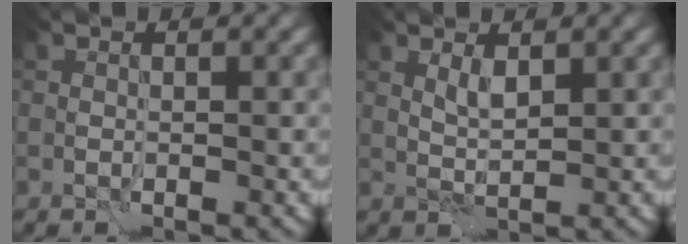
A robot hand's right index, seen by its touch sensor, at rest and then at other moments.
{"total": 1.6, "force": [1.2, 0.4, 1.0], "torque": [-0.024, -0.004, 0.023]}